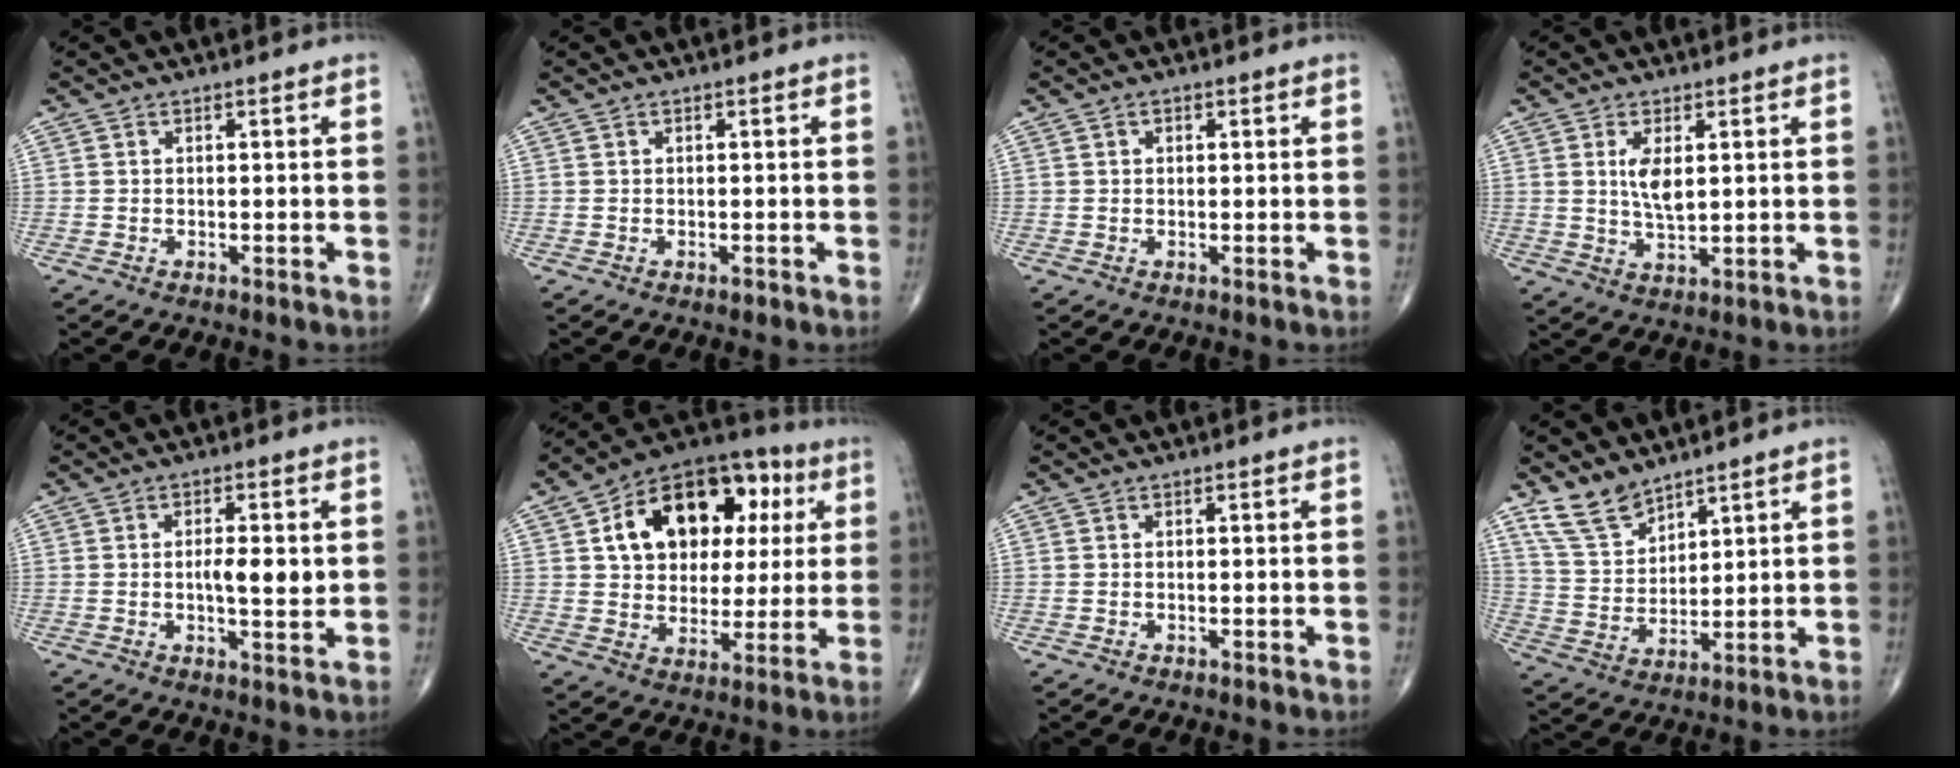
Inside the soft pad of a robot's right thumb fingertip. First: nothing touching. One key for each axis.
{"total": 0.5, "fx": -0.2, "fy": 0.4, "fz": 0.4, "tx": -0.002, "ty": 0.000, "tz": -0.004}
{"total": 0.9, "fx": 0.4, "fy": 0.7, "fz": 0.5, "tx": -0.002, "ty": 0.000, "tz": 0.004}
{"total": 5.2, "fx": 1.3, "fy": 2.2, "fz": 4.5, "tx": -0.079, "ty": -0.018, "tz": 0.028}
{"total": 5.7, "fx": 0.3, "fy": 1.9, "fz": 5.4, "tx": -0.084, "ty": -0.006, "tz": 0.004}
{"total": 21.1, "fx": 6.1, "fy": 14.2, "fz": 14.4, "tx": -0.177, "ty": 0.016, "tz": 0.093}
{"total": 0.0}
{"total": 8.0, "fx": 6.5, "fy": 3.6, "fz": 2.9, "tx": -0.044, "ty": -0.037, "tz": 0.142}